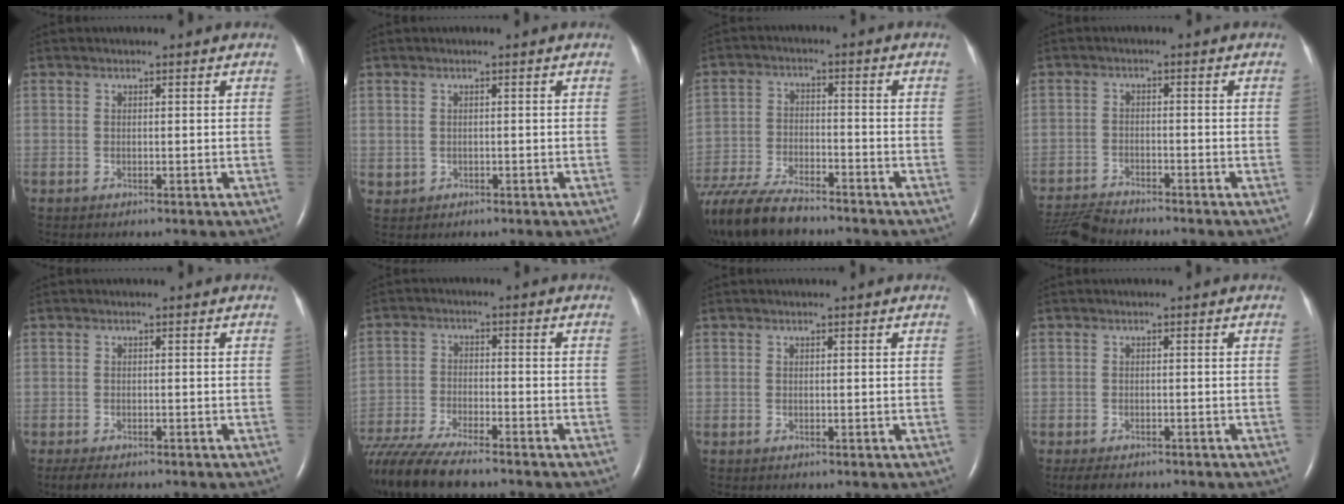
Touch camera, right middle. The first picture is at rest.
{"total": 1.0, "force": [-0.1, 1.0, 0.2], "torque": [-0.007, 0.001, 0.006]}
{"total": 14.9, "force": [-12.4, 3.4, 7.5], "torque": [-0.159, -0.034, -0.211]}
{"total": 8.0, "force": [-7.8, 0.4, 1.9], "torque": [-0.037, -0.015, -0.138]}
{"total": 3.1, "force": [-2.4, 1.0, 1.8], "torque": [-0.036, -0.009, -0.031]}
{"total": 14.2, "force": [-11.9, 2.2, 7.4], "torque": [-0.145, -0.034, -0.199]}
{"total": 0.0}
{"total": 4.6, "force": [-3.6, 1.8, 2.1], "torque": [-0.034, -0.009, -0.047]}